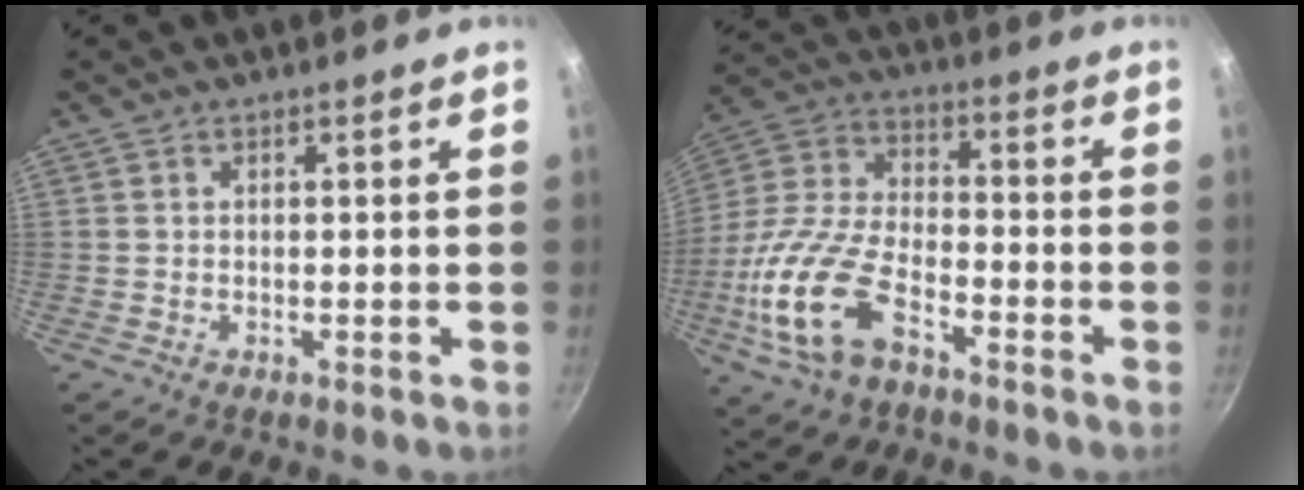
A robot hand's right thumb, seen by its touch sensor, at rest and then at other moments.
{"total": 17.3, "force": [-7.7, 8.6, 12.9], "torque": [-0.262, 0.035, -0.163]}